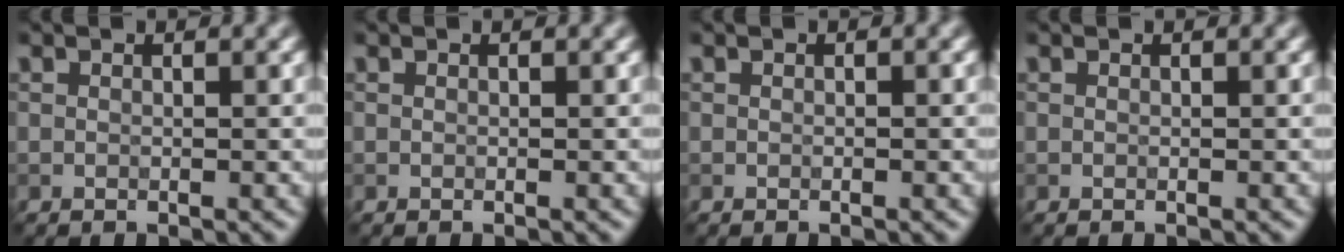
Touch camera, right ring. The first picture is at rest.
{"total": 0.0}
{"total": 0.0}
{"total": 0.0}